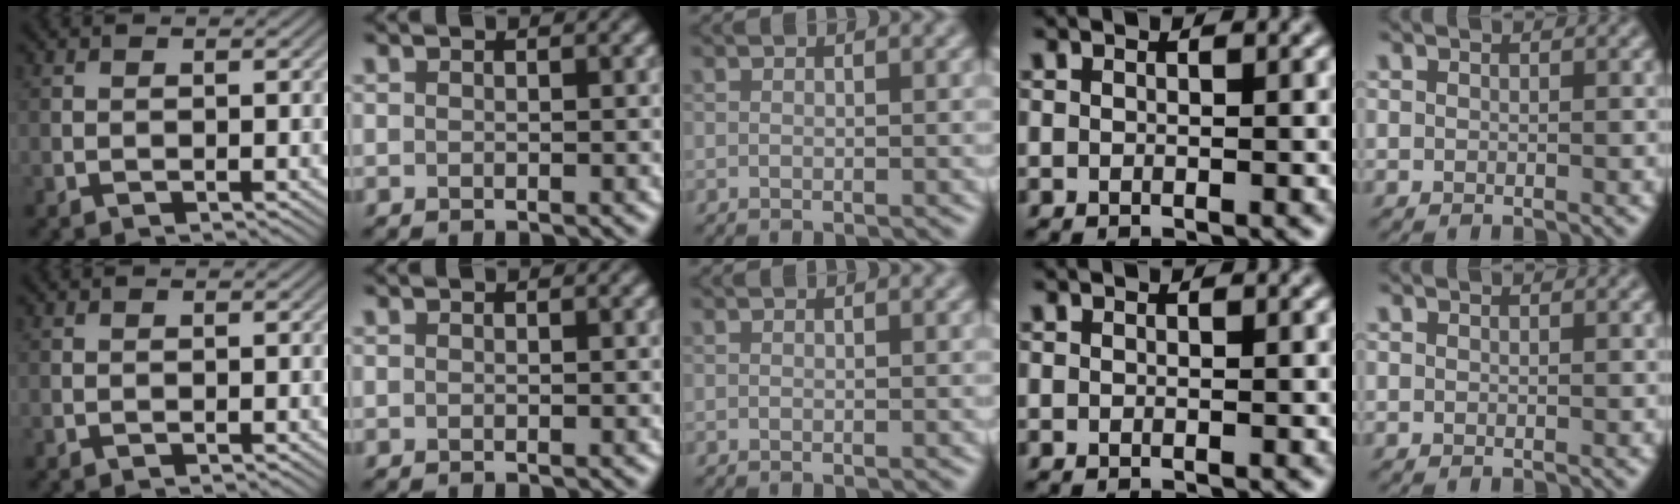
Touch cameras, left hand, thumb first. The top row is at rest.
{}